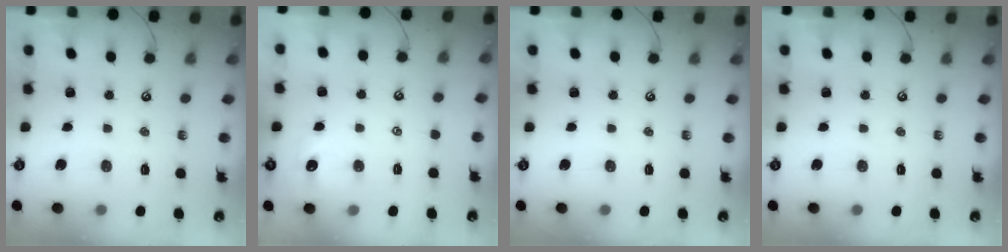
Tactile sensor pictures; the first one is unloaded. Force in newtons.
{"total": 2.1, "press": 2.1, "slide": 0.3}
{"total": 0.0}
{"total": 0.0}